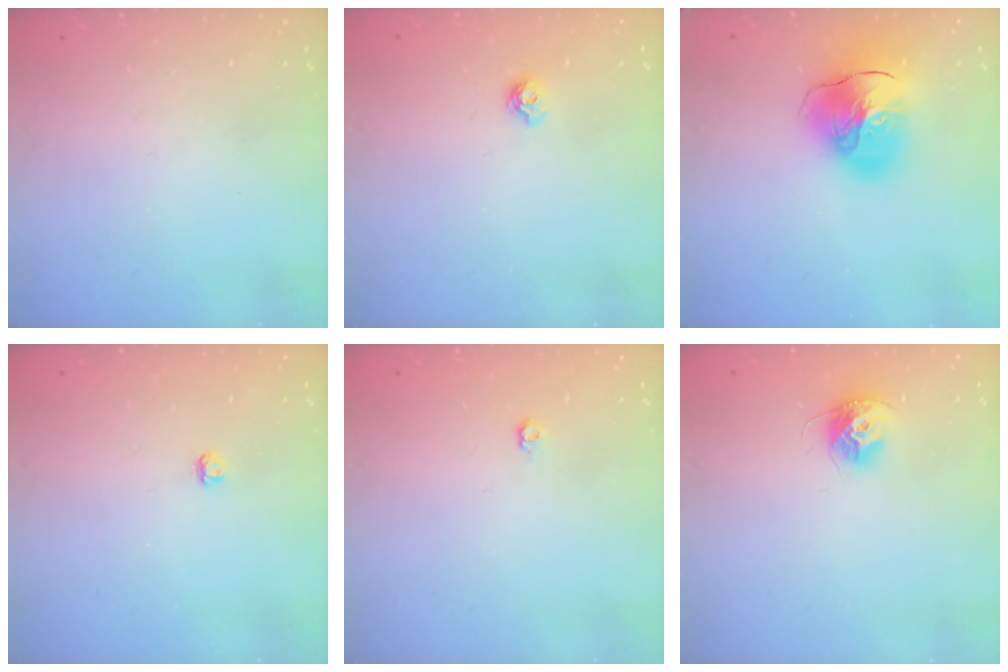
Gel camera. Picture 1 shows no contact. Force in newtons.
{"total": 5.6, "press": 5.6, "slide": 0.9}
{"total": 17.4, "press": 17.2, "slide": 2.3}
{"total": 2.8, "press": 2.8, "slide": 0.3}
{"total": 3.5, "press": 3.5, "slide": 0.4}
{"total": 10.4, "press": 10.4, "slide": 0.5}